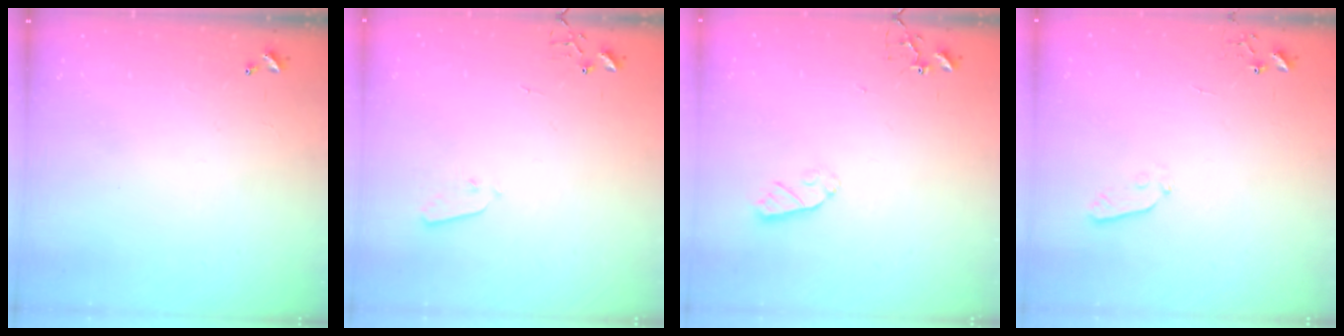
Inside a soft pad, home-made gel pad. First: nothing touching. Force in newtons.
{"total": 2.9, "press": 2.9, "slide": 0.4}
{"total": 5.2, "press": 5.2, "slide": 0.7}
{"total": 3.9, "press": 3.8, "slide": 0.8}